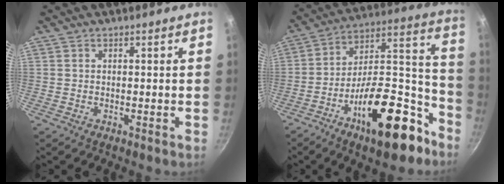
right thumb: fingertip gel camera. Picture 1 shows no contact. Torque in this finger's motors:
{"motor_torque": [0.36, 0.61, 1.59, -1.19, 0.46]}